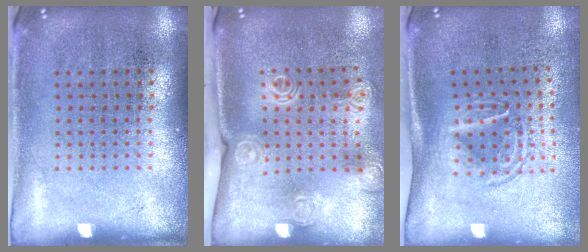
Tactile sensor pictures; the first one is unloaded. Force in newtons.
{"total": 1.9, "press": 1.5, "slide": 1.3}
{"total": 1.7, "press": 1.1, "slide": 1.2}